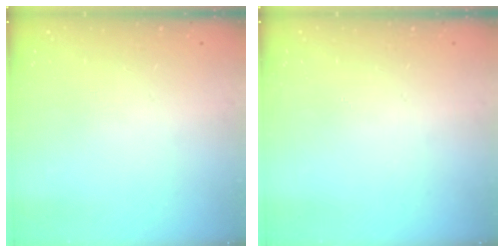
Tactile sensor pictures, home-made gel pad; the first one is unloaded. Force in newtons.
{"total": 0.0}